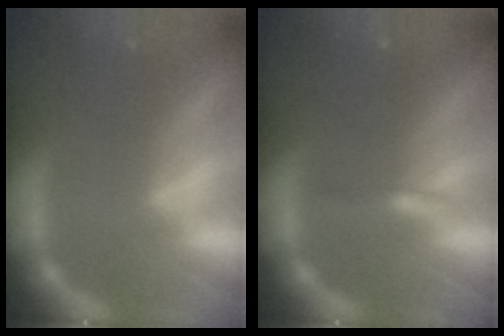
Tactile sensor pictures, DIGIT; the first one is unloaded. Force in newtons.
{"total": 0.9}